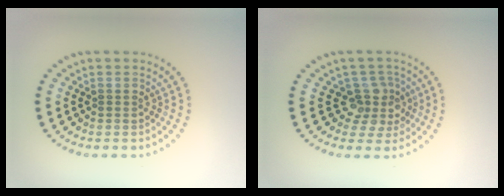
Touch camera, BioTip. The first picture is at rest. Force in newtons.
{"total": 3.2, "press": 2.5, "slide": 2.0}